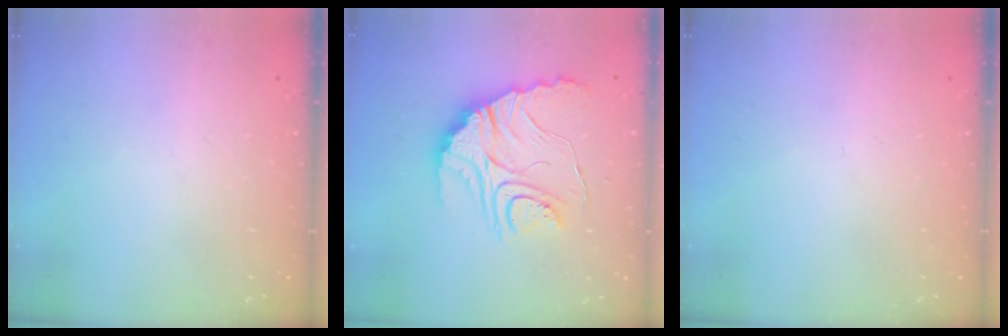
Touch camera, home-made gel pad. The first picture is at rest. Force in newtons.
{"total": 15.7, "press": 15.7, "slide": 1.1}
{"total": 0.0}